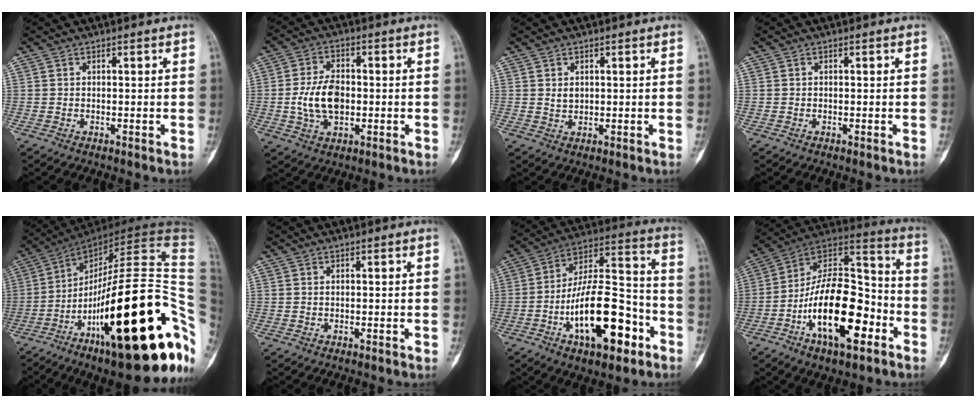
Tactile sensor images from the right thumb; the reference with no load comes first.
{"total": 9.2, "force": [-0.8, 5.7, 7.2], "torque": [-0.130, 0.007, -0.013]}
{"total": 1.7, "force": [0.5, 1.2, 1.0], "torque": [-0.013, -0.005, 0.014]}
{"total": 0.0}
{"total": 40.1, "force": [-11.2, 11.1, 36.8], "torque": [-0.474, 0.065, -0.172]}
{"total": 0.0}
{"total": 21.0, "force": [-8.1, 9.0, 17.1], "torque": [-0.265, 0.061, -0.129]}
{"total": 19.3, "force": [-7.0, 8.8, 15.8], "torque": [-0.251, 0.050, -0.118]}